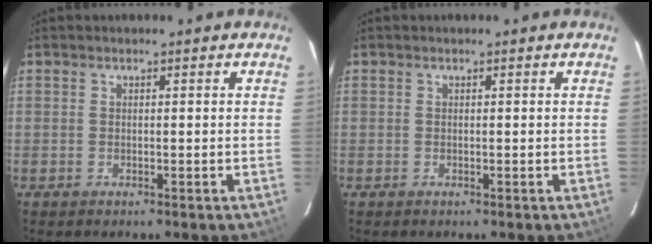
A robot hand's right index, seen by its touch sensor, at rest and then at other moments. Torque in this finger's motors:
{"motor_torque": [0.00, 0.00, 0.00, 0.00]}